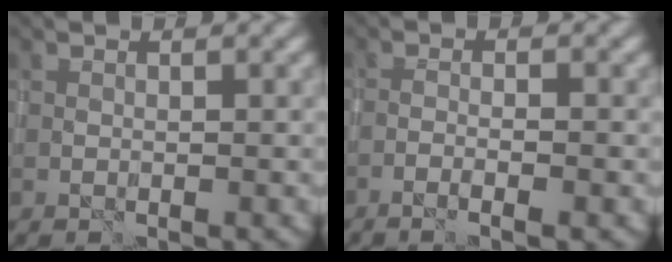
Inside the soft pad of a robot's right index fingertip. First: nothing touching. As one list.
[{"total": 2.2, "force": [-1.3, 0.0, 1.8], "torque": [-0.039, 0.009, -0.028]}]